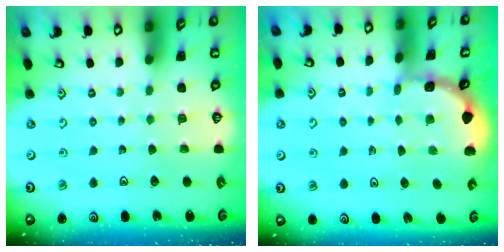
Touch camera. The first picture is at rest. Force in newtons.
{"total": 1.6, "press": 1.6, "slide": 0.1}